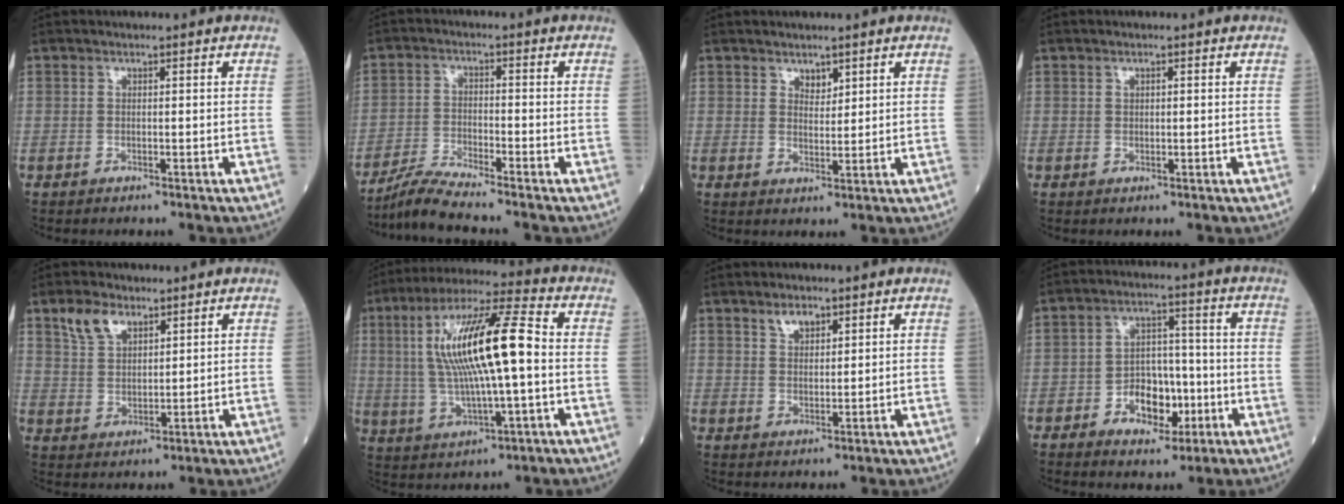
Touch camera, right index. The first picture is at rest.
{"total": 5.6, "force": [-5.1, -1.3, 1.8], "torque": [-0.042, -0.023, -0.099]}
{"total": 2.1, "force": [1.6, 1.0, 0.9], "torque": [-0.014, -0.003, 0.031]}
{"total": 0.5, "force": [0.3, 0.2, 0.4], "torque": [-0.010, 0.001, 0.007]}
{"total": 5.4, "force": [3.7, 2.7, 2.9], "torque": [-0.065, 0.009, 0.081]}
{"total": 16.6, "force": [1.3, 2.4, 16.4], "torque": [-0.318, 0.022, 0.024]}
{"total": 2.8, "force": [2.0, 1.3, 1.4], "torque": [-0.029, 0.003, 0.041]}
{"total": 7.7, "force": [-2.8, 4.7, 5.4], "torque": [-0.092, 0.016, -0.041]}